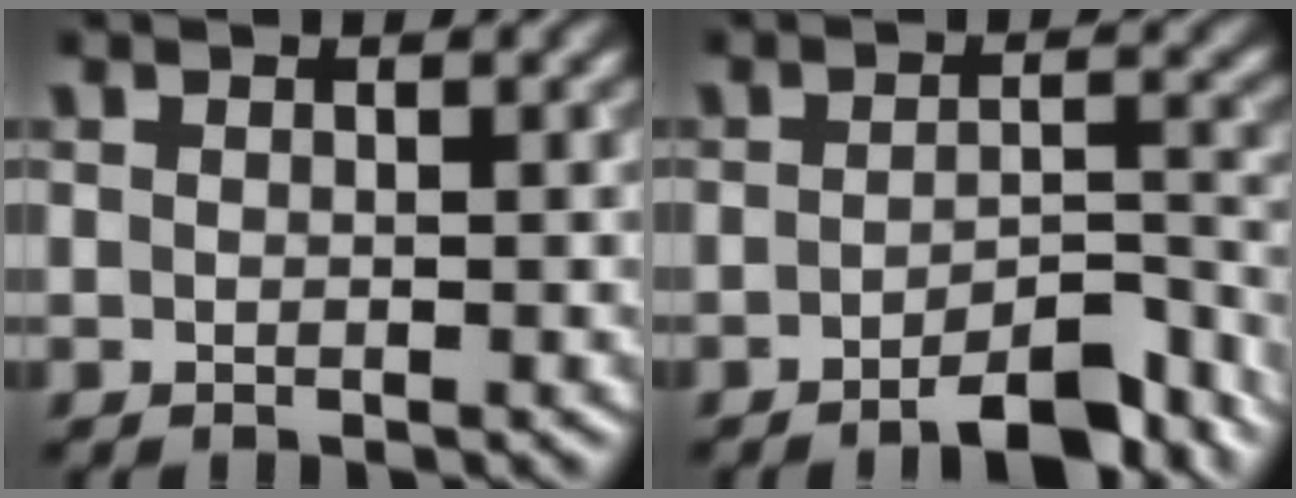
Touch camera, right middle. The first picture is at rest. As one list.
[{"total": 5.3, "force": [-3.9, 1.3, 3.2], "torque": [-0.044, 0.007, -0.057]}]